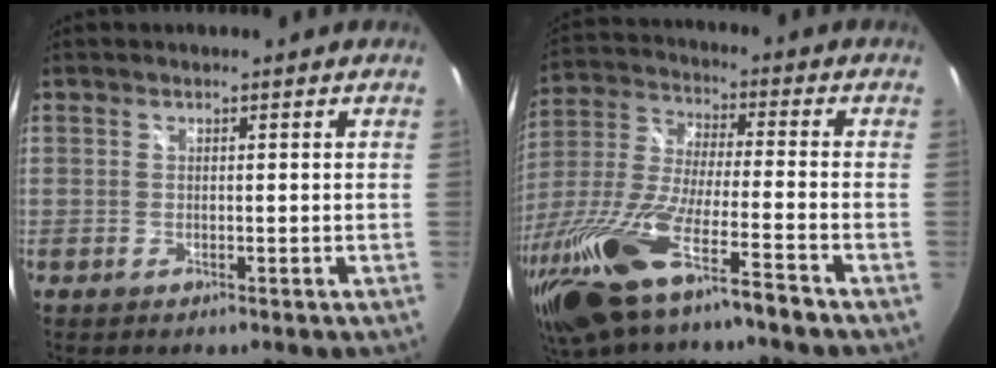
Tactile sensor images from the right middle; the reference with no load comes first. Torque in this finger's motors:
{"motor_torque": [1.05, -1.09, 0.52, 0.21]}